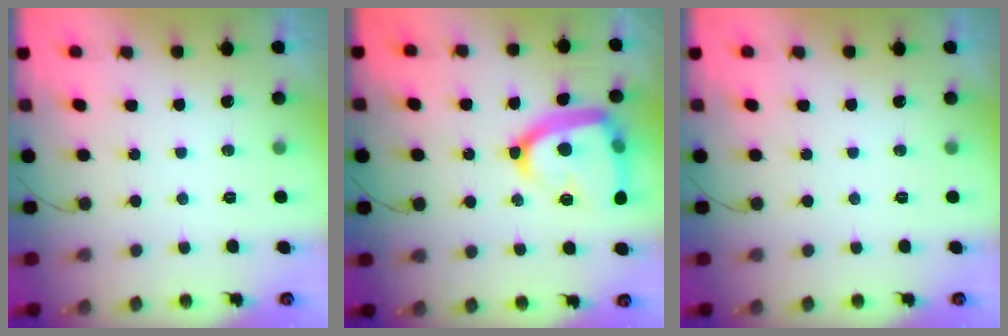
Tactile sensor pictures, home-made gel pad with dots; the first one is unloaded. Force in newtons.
{"total": 18.8, "press": 18.8, "slide": 1.1}
{"total": 0.0}